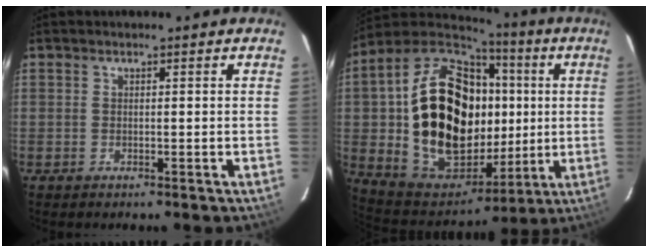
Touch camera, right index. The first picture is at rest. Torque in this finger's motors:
{"motor_torque": [1.65, -0.49, 1.06, 0.21]}